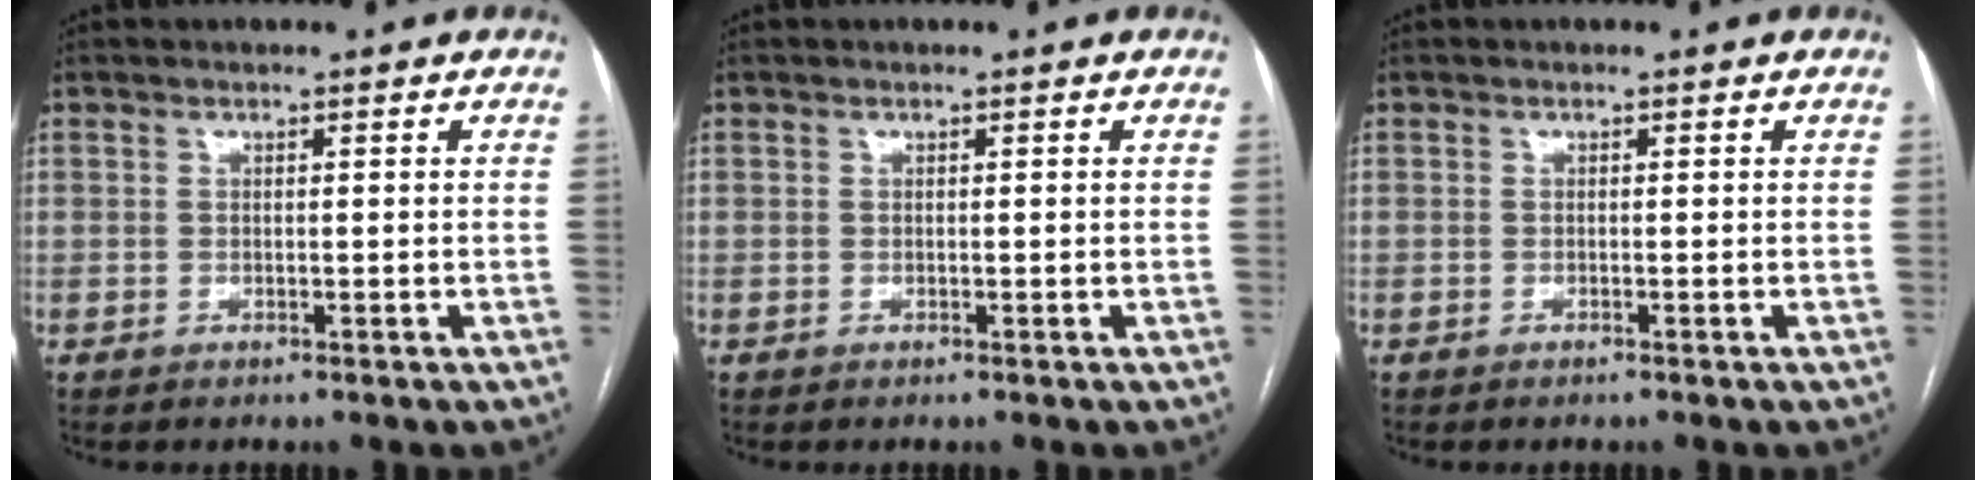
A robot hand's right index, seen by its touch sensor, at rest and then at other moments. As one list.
[{"total": 0.0}, {"total": 0.0}]